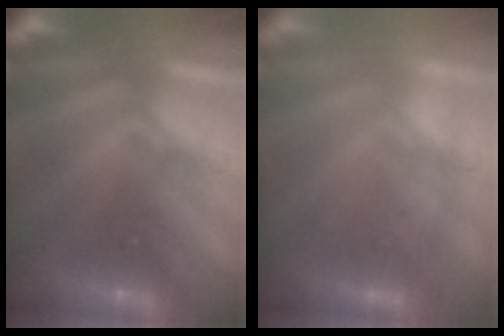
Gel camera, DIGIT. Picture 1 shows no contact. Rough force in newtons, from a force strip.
{"total": 2.7}